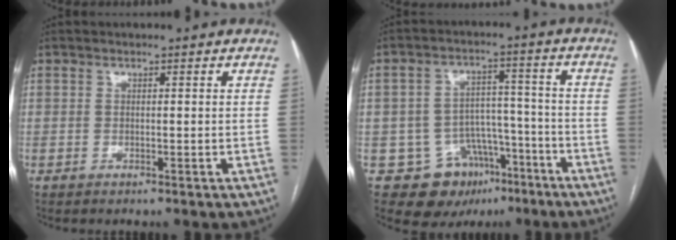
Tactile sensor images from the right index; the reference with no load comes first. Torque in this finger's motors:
{"motor_torque": [-0.11, 0.01, -0.77, -0.15]}